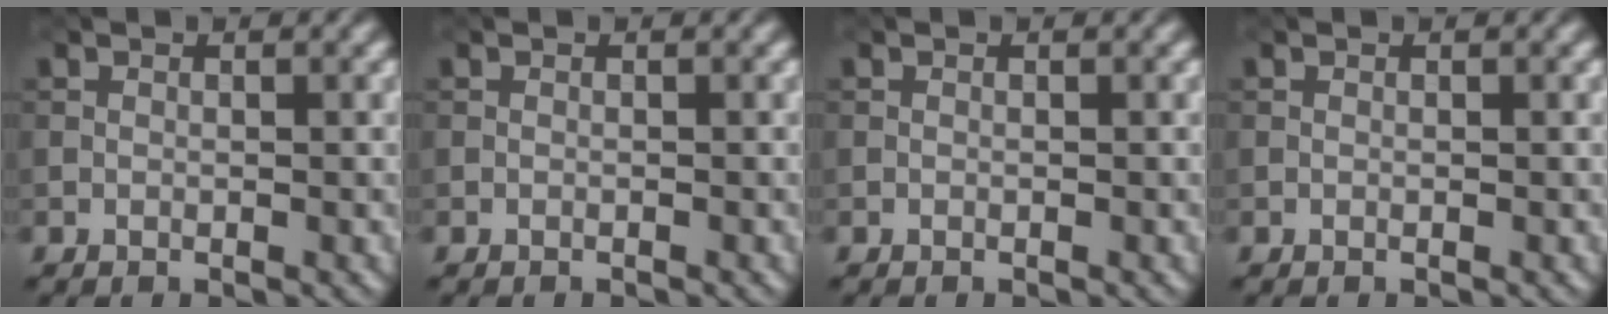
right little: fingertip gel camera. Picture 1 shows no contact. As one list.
[{"total": 0.0}, {"total": 0.0}, {"total": 0.0}]